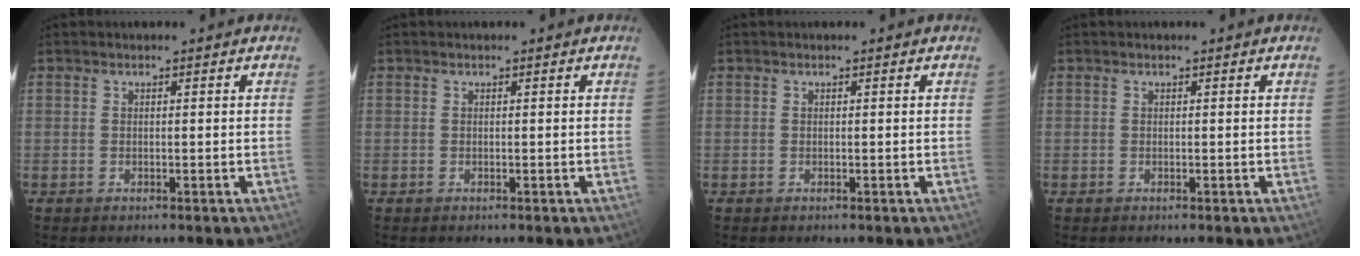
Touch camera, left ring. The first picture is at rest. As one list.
[{"total": 0.0}, {"total": 0.0}, {"total": 0.0}]